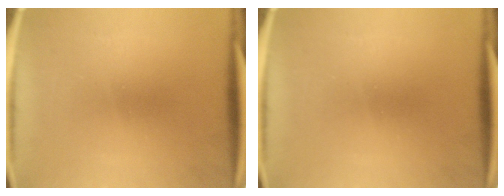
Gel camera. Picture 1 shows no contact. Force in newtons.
{"total": 0.0}